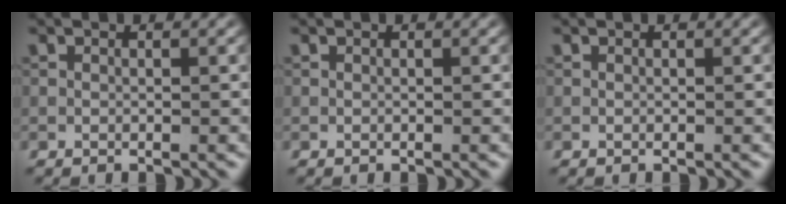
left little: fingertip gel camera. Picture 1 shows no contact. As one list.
[{"total": 0.0}, {"total": 0.0}]